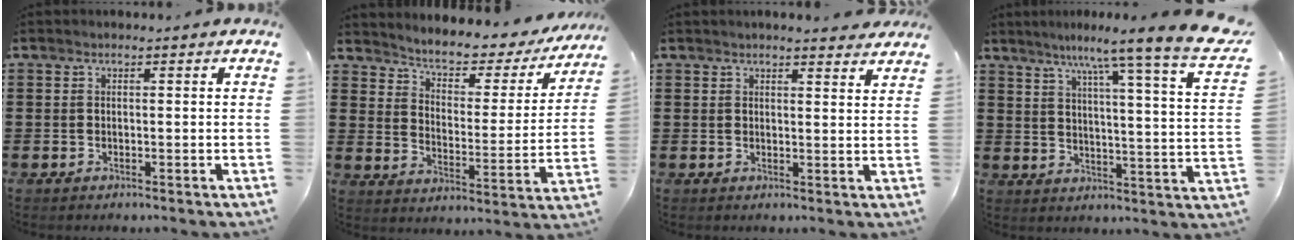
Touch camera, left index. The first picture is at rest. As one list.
[{"total": 3.5, "force": [2.8, 1.2, 1.6], "torque": [-0.049, -0.022, 0.036]}, {"total": 2.5, "force": [2.4, 0.0, 0.5], "torque": [-0.016, -0.004, 0.047]}, {"total": 8.9, "force": [7.3, -1.3, 4.9], "torque": [-0.103, -0.061, 0.109]}]